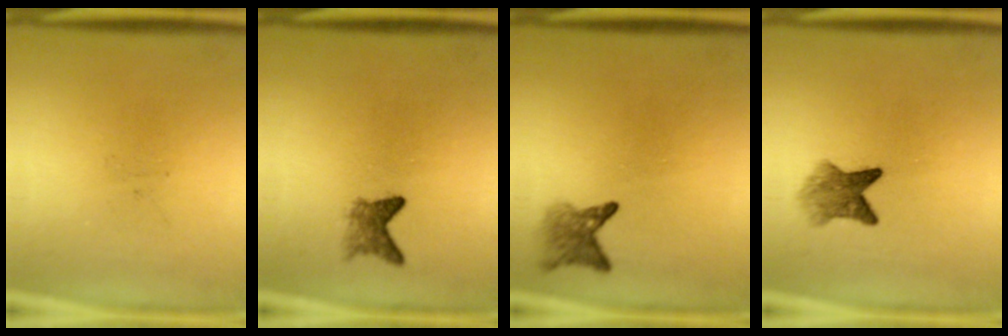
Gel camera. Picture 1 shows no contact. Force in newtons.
{"total": 2.5}
{"total": 2.7}
{"total": 4.2}